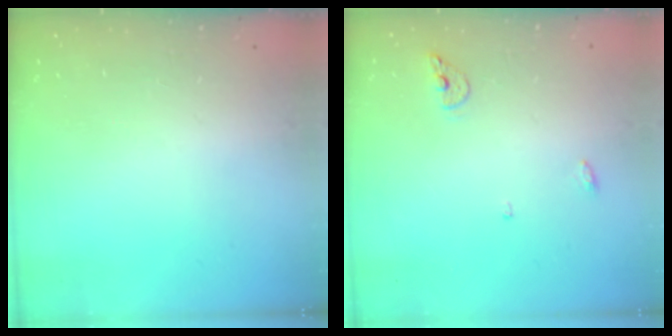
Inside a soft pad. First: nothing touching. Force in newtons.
{"total": 5.6, "press": 5.5, "slide": 1.0}